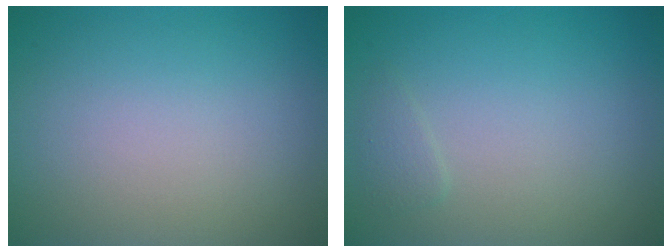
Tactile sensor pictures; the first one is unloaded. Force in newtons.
{"total": 0.8, "press": 0.8, "slide": 0.1}